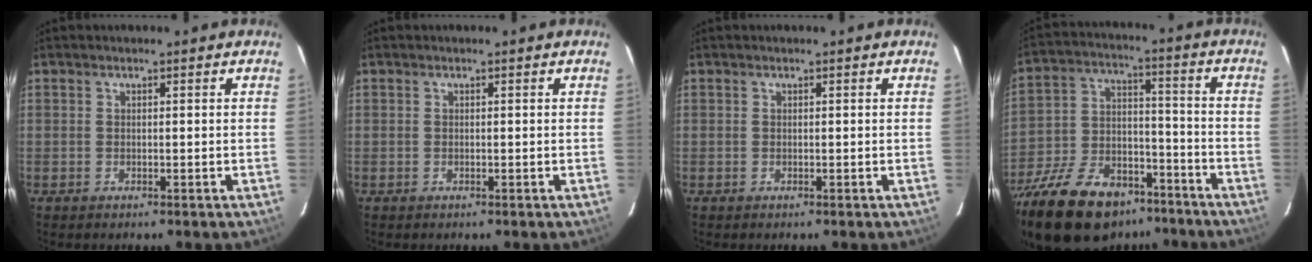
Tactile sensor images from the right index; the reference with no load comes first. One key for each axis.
{"total": 0.0}
{"total": 0.0}
{"total": 26.0, "fx": -18.6, "fy": 12.8, "fz": 12.9, "tx": -0.282, "ty": 0.000, "tz": -0.289}